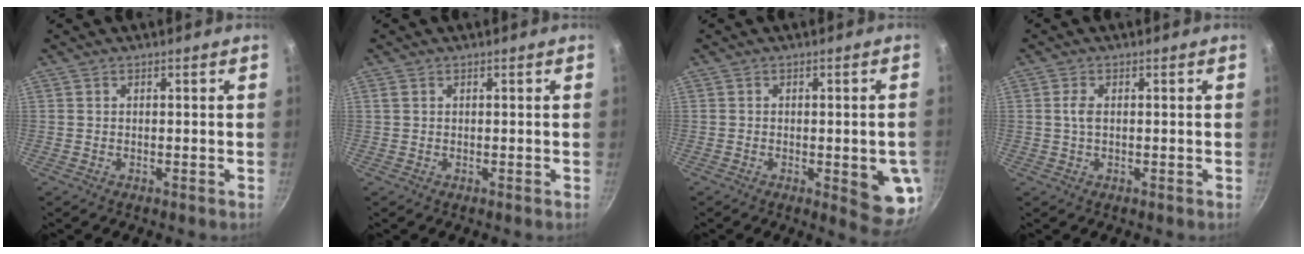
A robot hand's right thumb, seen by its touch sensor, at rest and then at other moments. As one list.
[{"total": 0.7, "force": [0.3, 0.5, 0.4], "torque": [-0.008, 0.002, 0.005]}, {"total": 9.3, "force": [-1.8, 3.1, 8.6], "torque": [-0.077, -0.003, -0.019]}, {"total": 2.0, "force": [0.2, 1.0, 1.7], "torque": [-0.037, 0.003, 0.002]}]